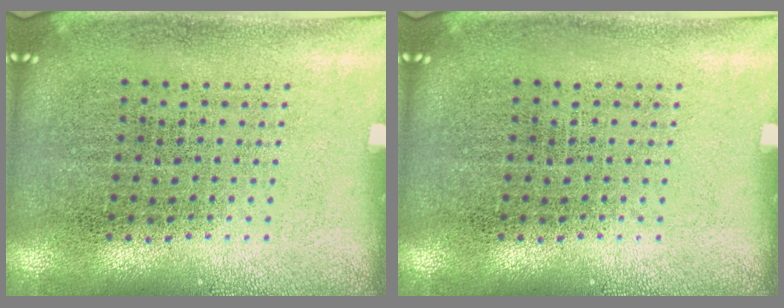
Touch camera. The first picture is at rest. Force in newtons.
{"total": 0.0}